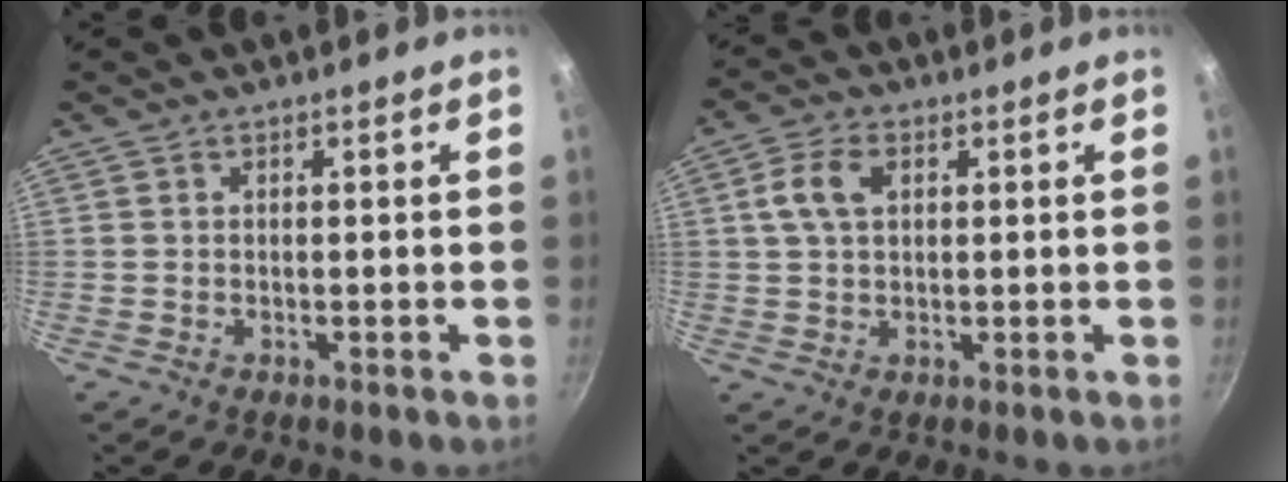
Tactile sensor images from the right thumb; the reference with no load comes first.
{"total": 5.8, "force": [1.7, 3.7, 4.2], "torque": [-0.083, 0.008, 0.032]}